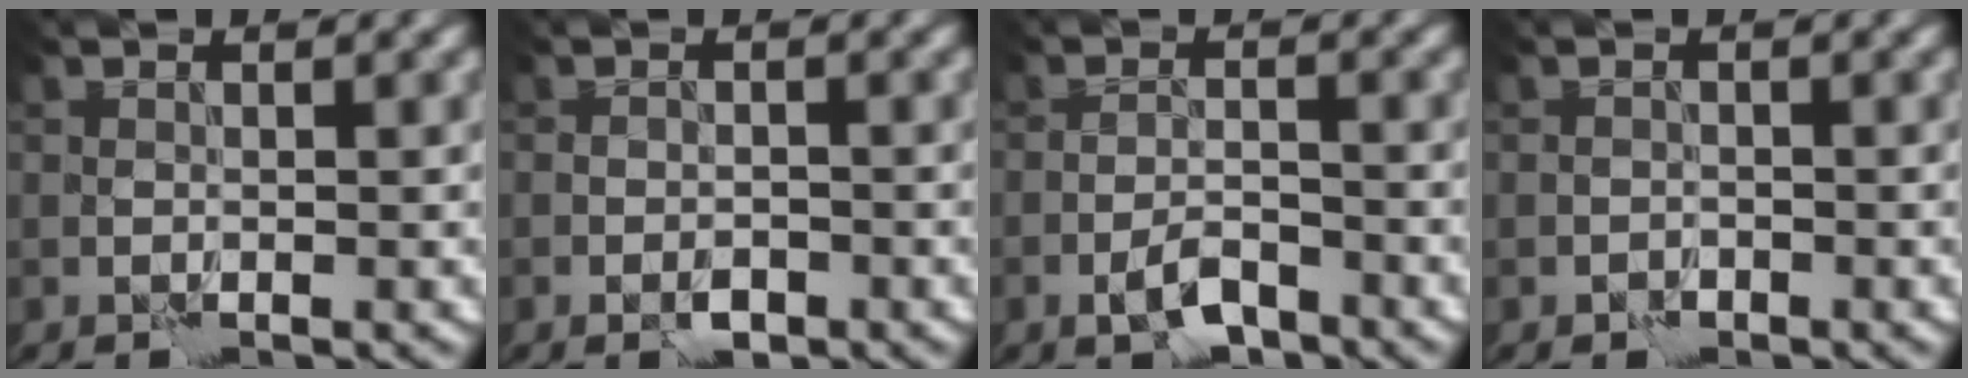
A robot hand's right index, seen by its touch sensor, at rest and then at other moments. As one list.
[{"total": 1.2, "force": [-0.6, 0.7, 0.7], "torque": [-0.010, 0.000, -0.010]}, {"total": 2.6, "force": [-1.6, 0.9, 1.7], "torque": [-0.031, 0.001, -0.032]}, {"total": 0.5, "force": [-0.3, 0.4, 0.0], "torque": [0.003, 0.002, -0.006]}]